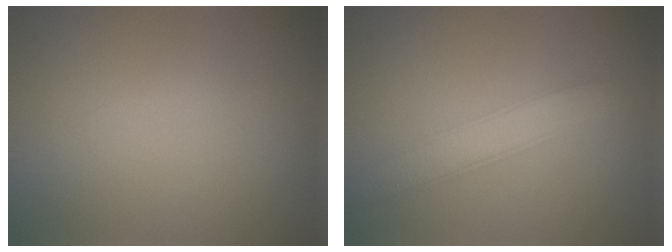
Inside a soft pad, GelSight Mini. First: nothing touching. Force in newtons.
{"total": 3.0, "press": 3.0, "slide": 0.1}